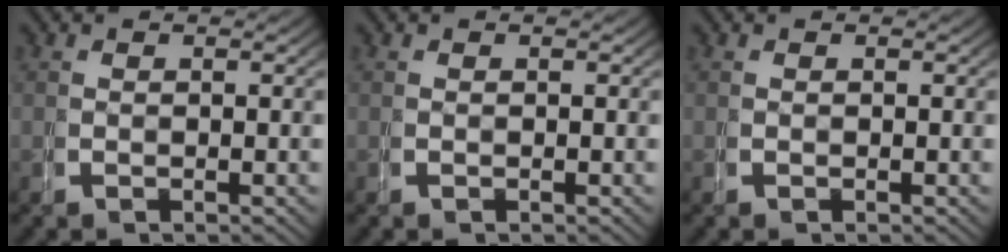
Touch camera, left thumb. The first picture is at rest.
{"total": 0.0}
{"total": 0.0}